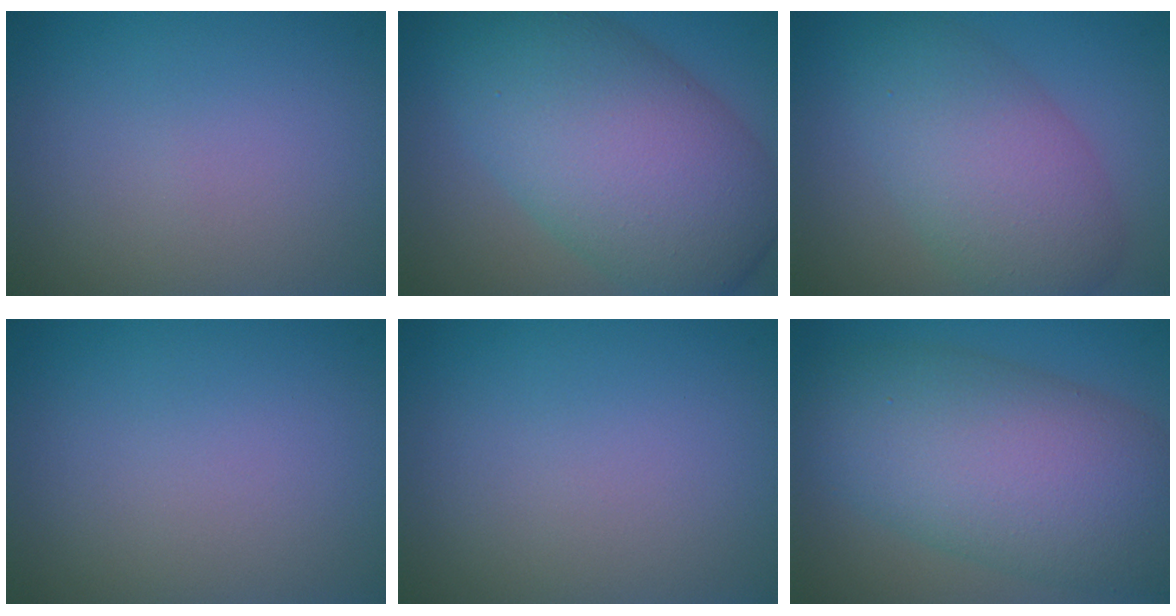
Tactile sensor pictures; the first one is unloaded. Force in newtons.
{"total": 11.4, "press": 11.4, "slide": 0.1}
{"total": 6.6, "press": 6.6, "slide": 0.3}
{"total": 0.0}
{"total": 0.0}
{"total": 10.7, "press": 10.6, "slide": 0.6}